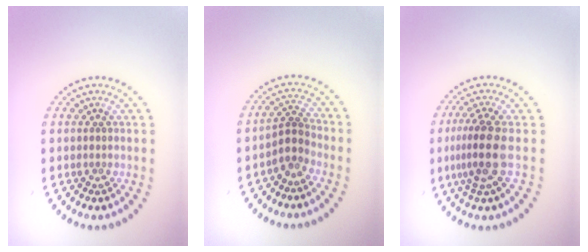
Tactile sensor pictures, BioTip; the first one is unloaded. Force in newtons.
{"total": 2.2, "press": 1.5, "slide": 1.6}
{"total": 3.8, "press": 3.2, "slide": 2.1}